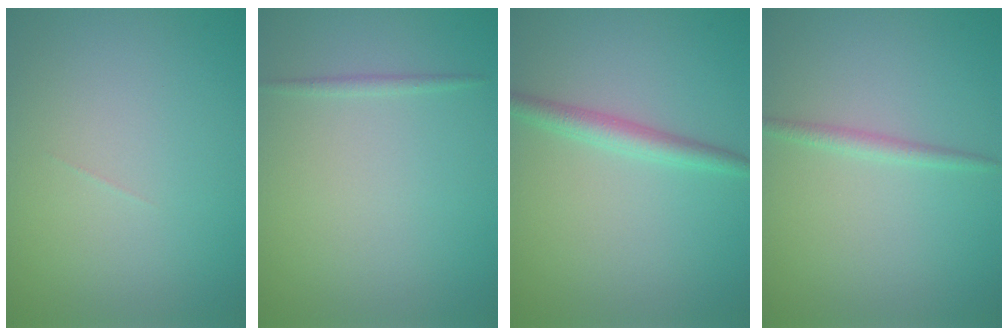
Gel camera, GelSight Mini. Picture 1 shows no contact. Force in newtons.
{"total": 0.6, "press": 0.6, "slide": 0.0}
{"total": 2.4, "press": 2.4, "slide": 0.1}
{"total": 1.3, "press": 1.3, "slide": 0.1}